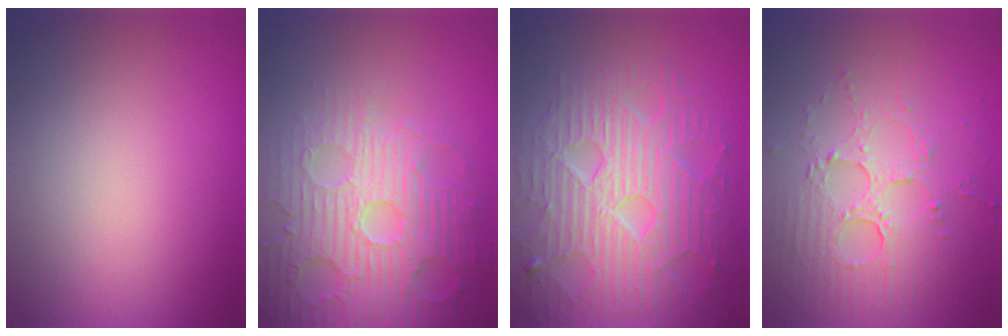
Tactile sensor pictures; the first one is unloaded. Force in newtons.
{"total": 6.2, "press": 5.5, "slide": 2.8}
{"total": 8.8, "press": 6.3, "slide": 6.2}
{"total": 5.4, "press": 3.7, "slide": 4.0}